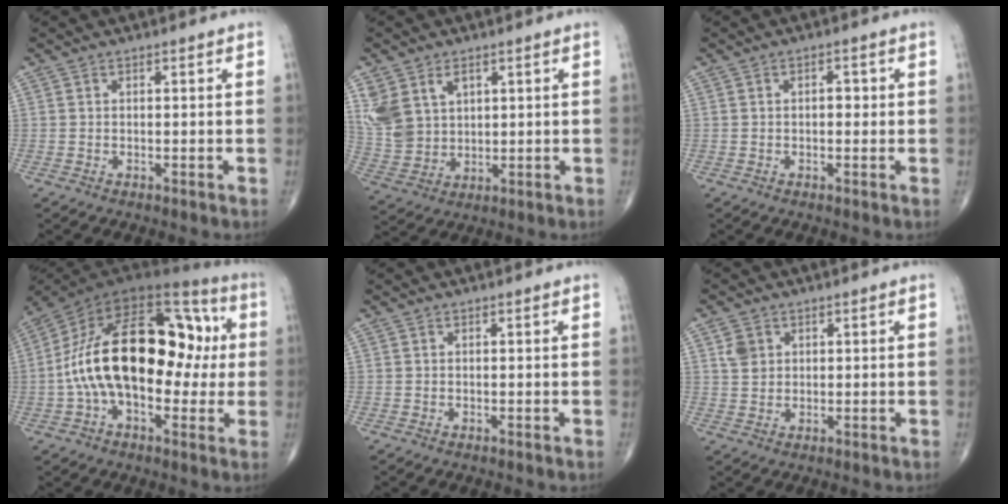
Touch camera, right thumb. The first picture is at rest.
{"total": 9.8, "force": [4.0, 6.8, 5.8], "torque": [-0.106, -0.010, 0.098]}
{"total": 1.8, "force": [0.1, 1.1, 1.4], "torque": [-0.013, 0.003, -0.004]}
{"total": 26.9, "force": [0.8, 15.3, 22.1], "torque": [-0.369, 0.057, 0.005]}
{"total": 0.0}
{"total": 3.4, "force": [1.3, 2.7, 1.5], "torque": [-0.017, -0.003, 0.028]}